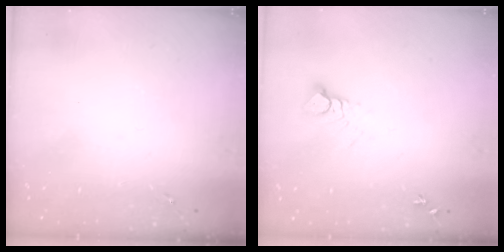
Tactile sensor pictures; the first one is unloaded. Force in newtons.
{"total": 4.0, "press": 3.9, "slide": 0.4}